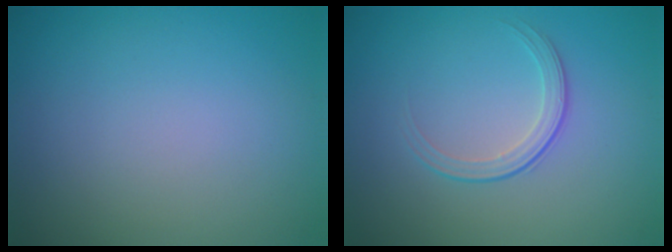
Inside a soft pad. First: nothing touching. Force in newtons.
{"total": 1.9, "press": 1.3, "slide": 1.5}